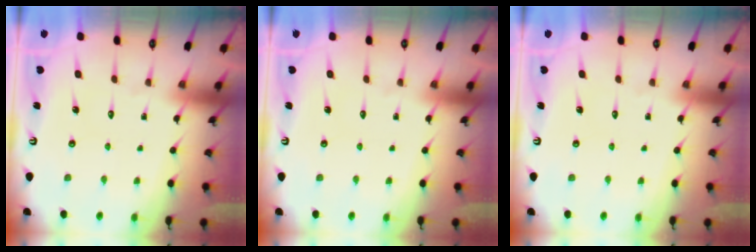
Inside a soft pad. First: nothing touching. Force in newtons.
{"total": 0.0}
{"total": 0.0}